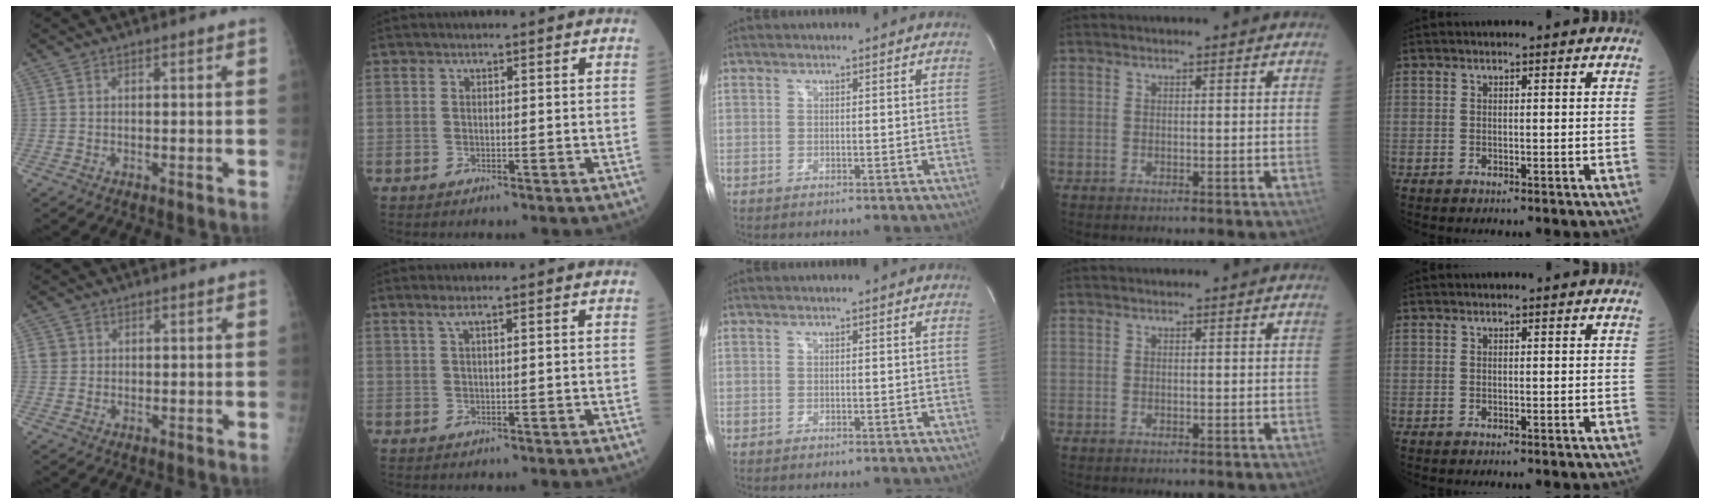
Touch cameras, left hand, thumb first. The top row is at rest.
{"thumb": {"total": 2.5, "force": [0.6, 2.4, 0.4], "torque": [0.010, 0.000, 0.010]}, "index": {"total": 1.8, "force": [1.2, 0.1, 1.3], "torque": [-0.036, 0.009, 0.026]}}